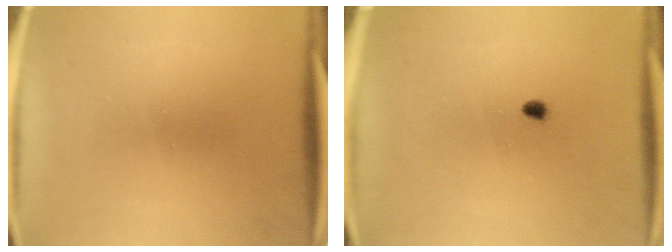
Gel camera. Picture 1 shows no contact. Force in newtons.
{"total": 1.3}